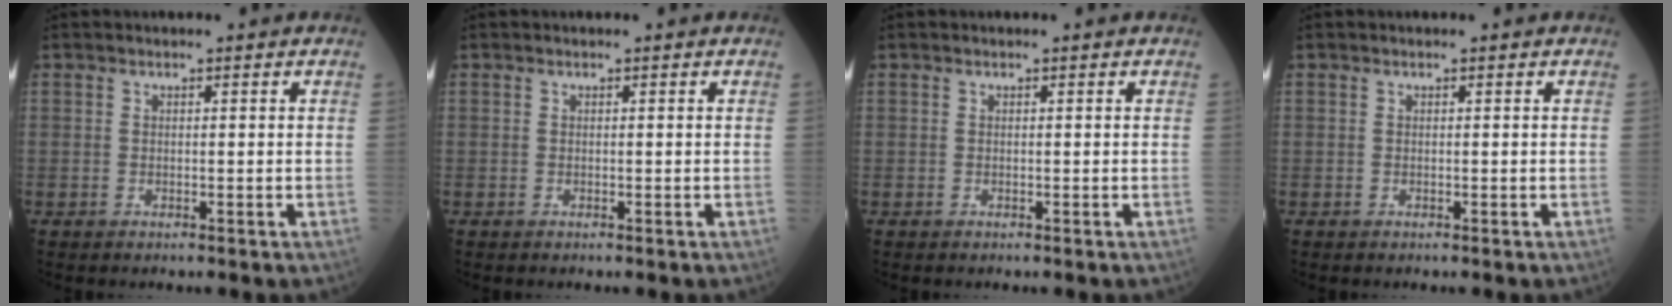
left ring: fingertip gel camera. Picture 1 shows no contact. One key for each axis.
{"total": 0.0}
{"total": 0.0}
{"total": 0.0}